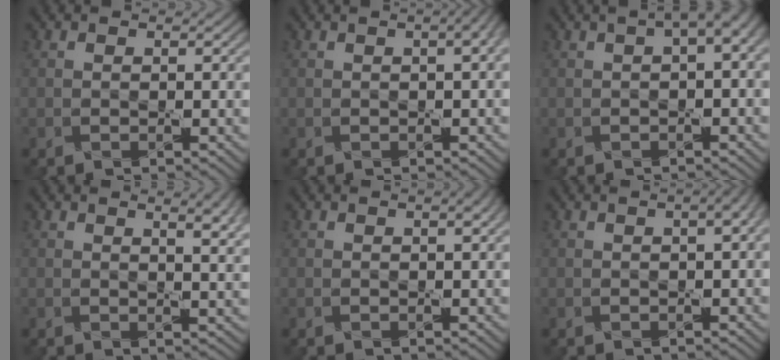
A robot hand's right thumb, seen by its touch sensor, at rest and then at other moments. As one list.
[{"total": 3.6, "force": [0.9, 1.5, 3.2], "torque": [-0.031, 0.014, 0.002]}, {"total": 3.6, "force": [0.8, 1.0, 3.4], "torque": [-0.047, 0.010, 0.012]}, {"total": 4.5, "force": [2.3, 1.4, 3.6], "torque": [-0.048, 0.006, 0.028]}, {"total": 1.2, "force": [0.5, 0.2, 1.1], "torque": [-0.019, 0.005, 0.002]}, {"total": 3.8, "force": [0.9, 1.6, 3.4], "torque": [-0.034, 0.011, 0.006]}]